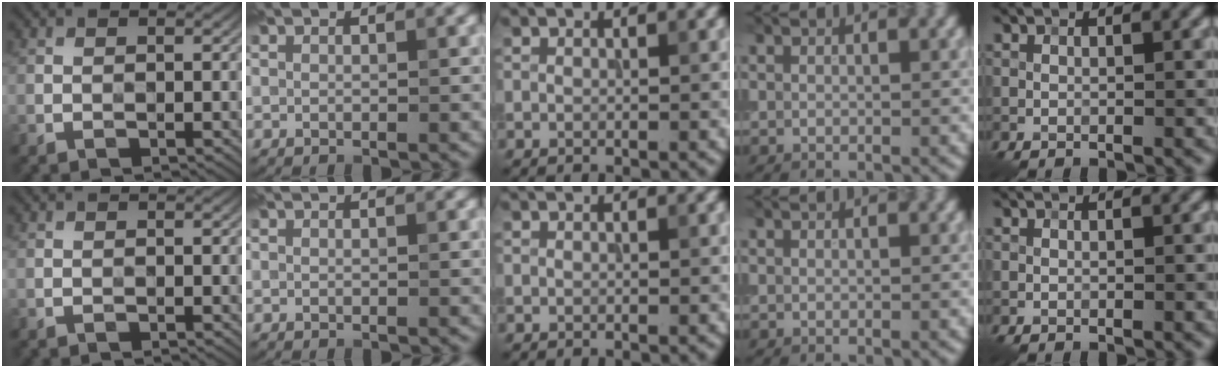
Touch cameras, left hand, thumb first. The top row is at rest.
{}